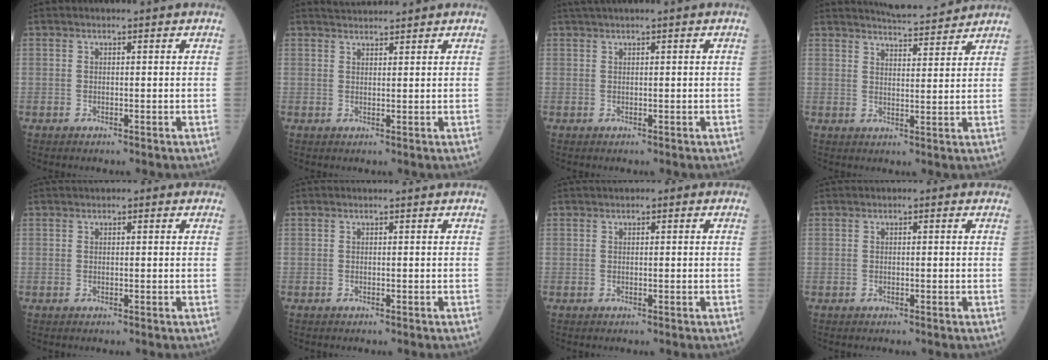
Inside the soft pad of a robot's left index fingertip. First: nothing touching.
{"total": 2.1, "force": [2.1, -0.2, 0.0], "torque": [-0.005, 0.017, 0.044]}
{"total": 1.6, "force": [1.1, -0.3, 1.1], "torque": [-0.026, 0.017, 0.024]}
{"total": 7.7, "force": [7.5, 0.5, 1.7], "torque": [-0.035, 0.008, 0.106]}
{"total": 1.8, "force": [1.0, 0.8, 1.3], "torque": [-0.023, 0.016, 0.011]}
{"total": 0.0}
{"total": 1.7, "force": [0.7, 0.8, 1.3], "torque": [-0.025, 0.019, 0.010]}
{"total": 0.6, "force": [0.2, 0.3, 0.5], "torque": [-0.003, 0.005, -0.005]}